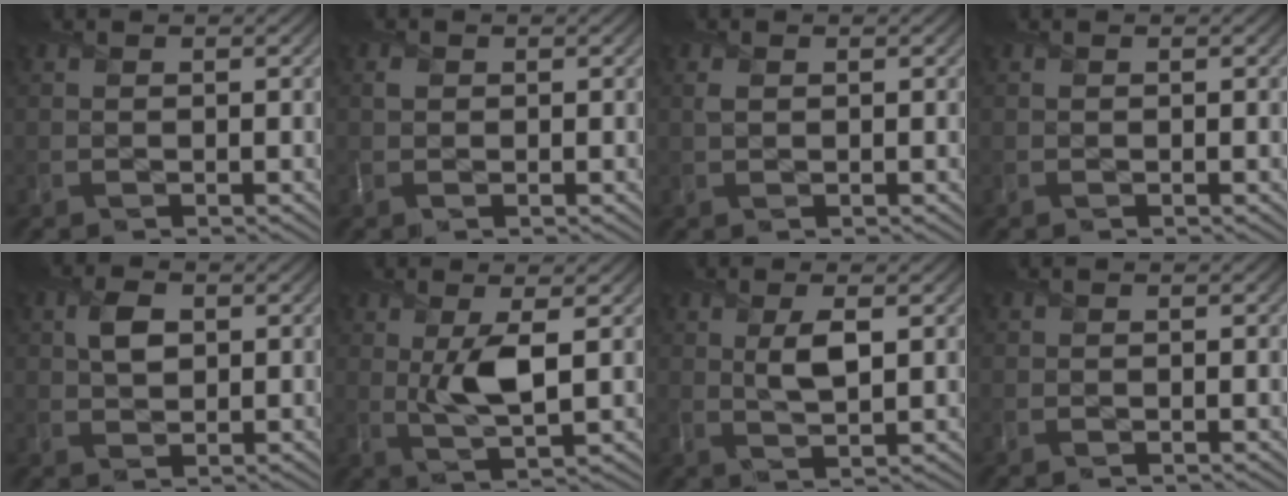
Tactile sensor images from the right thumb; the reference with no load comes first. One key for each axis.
{"total": 1.1, "fx": 0.1, "fy": 1.0, "fz": 0.4, "tx": -0.009, "ty": -0.001, "tz": 0.000}
{"total": 1.0, "fx": 0.4, "fy": 0.6, "fz": 0.6, "tx": -0.018, "ty": 0.000, "tz": 0.007}
{"total": 0.0}
{"total": 2.8, "fx": 0.9, "fy": 1.9, "fz": 1.9, "tx": -0.041, "ty": 0.002, "tz": 0.015}
{"total": 5.1, "fx": 1.2, "fy": 1.4, "fz": 4.7, "tx": -0.094, "ty": -0.002, "tz": 0.025}
{"total": 3.3, "fx": 1.4, "fy": 0.9, "fz": 2.8, "tx": -0.056, "ty": -0.001, "tz": 0.028}
{"total": 0.0}